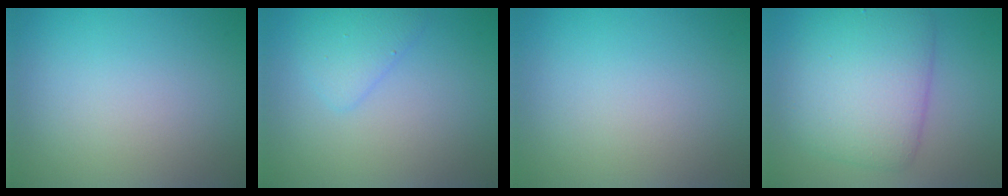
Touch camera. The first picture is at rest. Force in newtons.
{"total": 2.1, "press": 2.1, "slide": 0.2}
{"total": 0.0}
{"total": 7.0, "press": 7.0, "slide": 0.3}